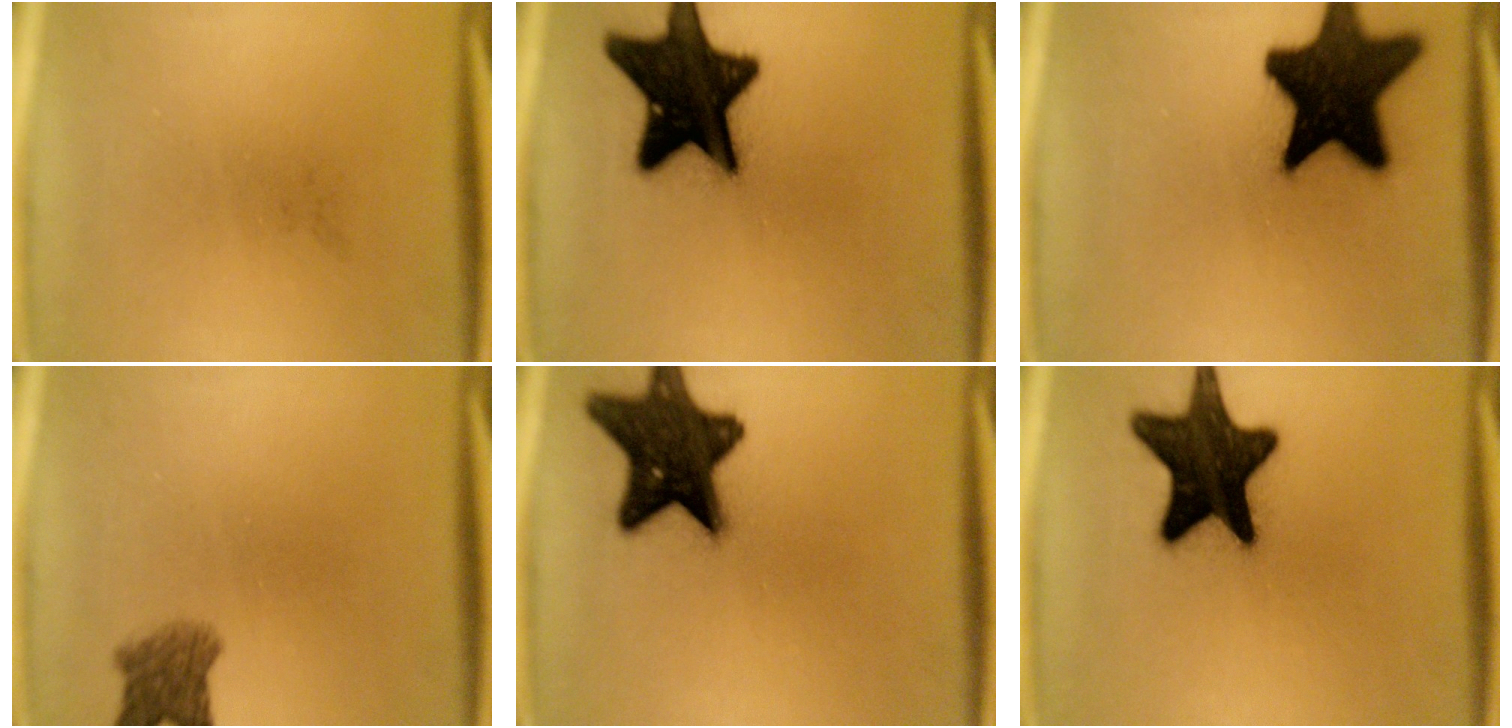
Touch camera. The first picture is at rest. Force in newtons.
{"total": 20.0}
{"total": 19.9}
{"total": 4.3}
{"total": 16.7}
{"total": 17.6}